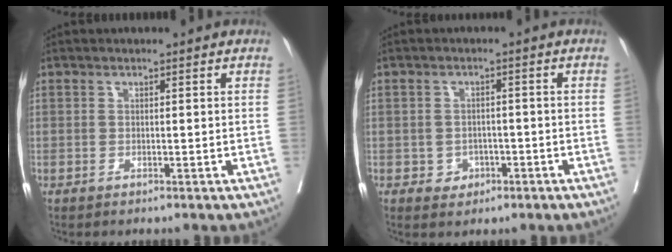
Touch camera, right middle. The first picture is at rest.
{"total": 2.7, "force": [-1.0, 2.3, 1.0], "torque": [-0.006, 0.008, -0.009]}